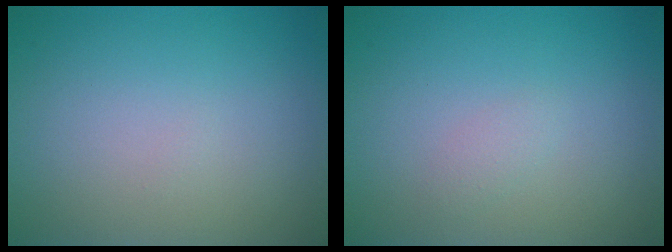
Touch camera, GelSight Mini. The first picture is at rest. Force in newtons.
{"total": 0.8, "press": 0.8, "slide": 0.0}